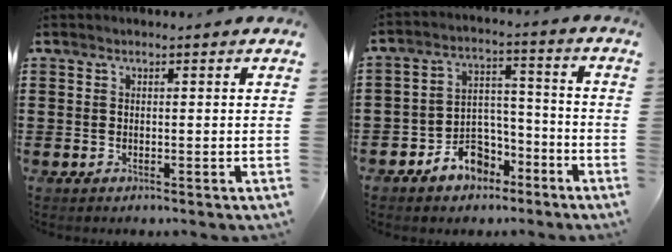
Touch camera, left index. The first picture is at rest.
{"total": 6.3, "force": [-4.5, 4.1, 1.6], "torque": [-0.031, 0.025, -0.083]}